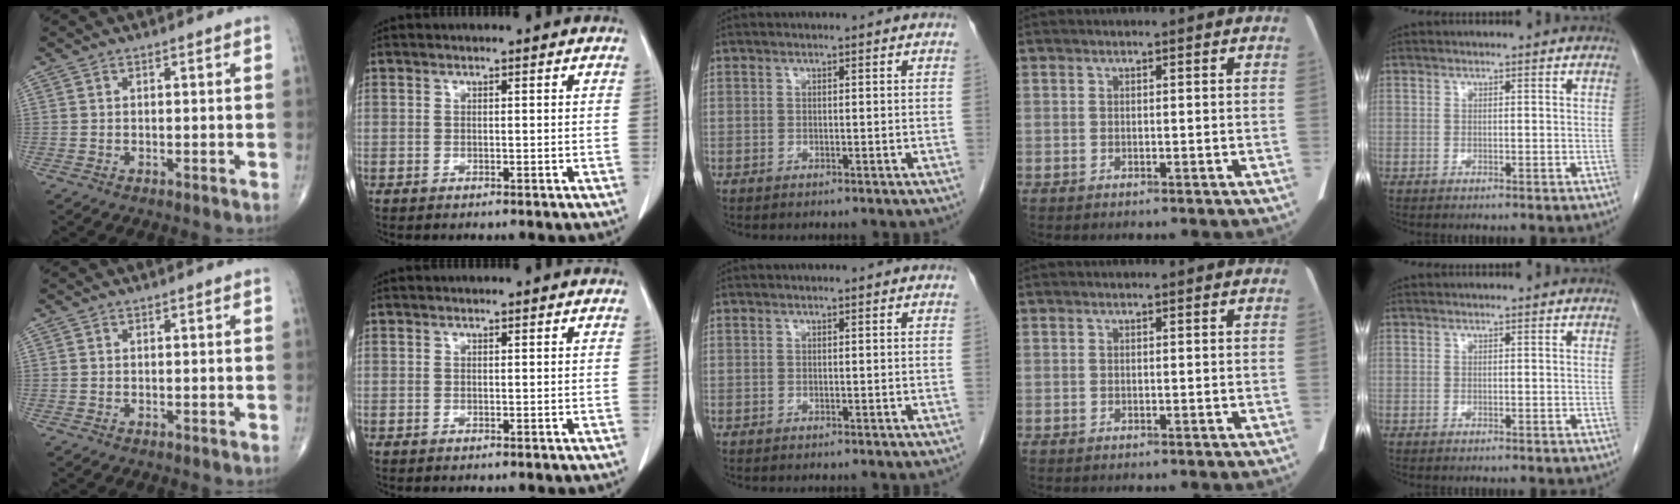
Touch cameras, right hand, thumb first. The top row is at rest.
{}